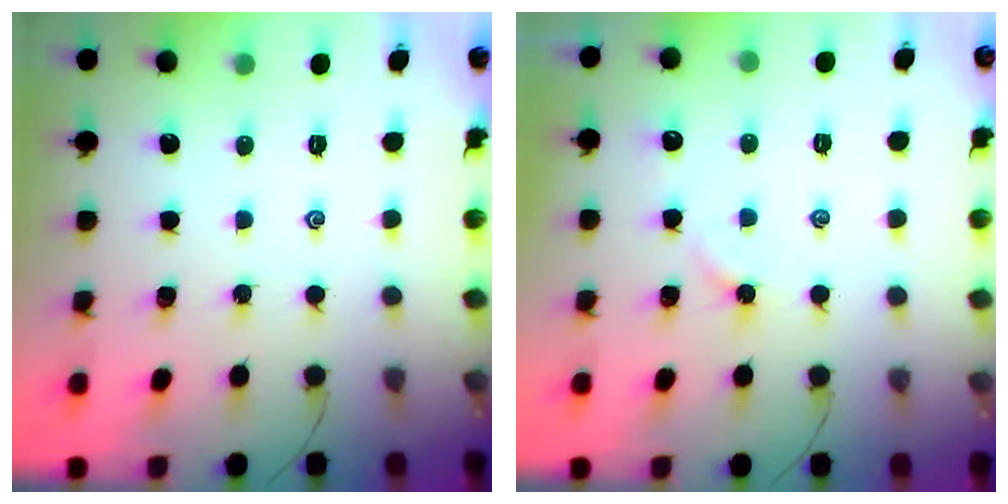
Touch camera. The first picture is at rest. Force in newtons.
{"total": 3.3, "press": 3.3, "slide": 0.6}